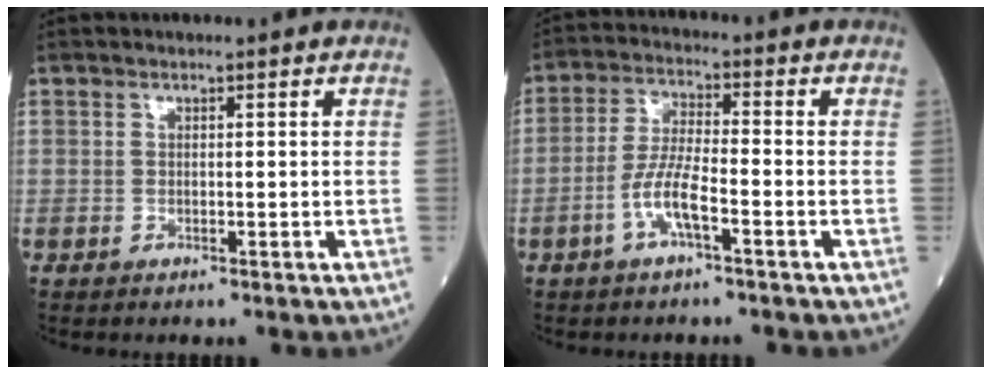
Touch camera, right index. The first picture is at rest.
{"total": 6.1, "force": [-2.7, 0.8, 5.4], "torque": [-0.114, 0.004, -0.054]}